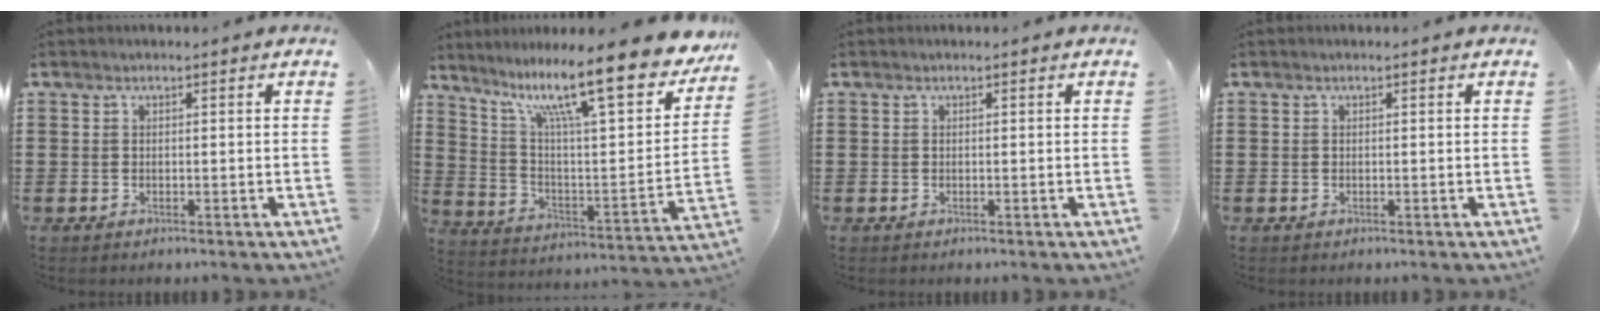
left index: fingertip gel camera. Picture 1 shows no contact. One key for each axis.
{"total": 15.9, "fx": 11.2, "fy": 2.3, "fz": 11.0, "tx": -0.212, "ty": -0.068, "tz": 0.181}
{"total": 0.0}
{"total": 0.0}